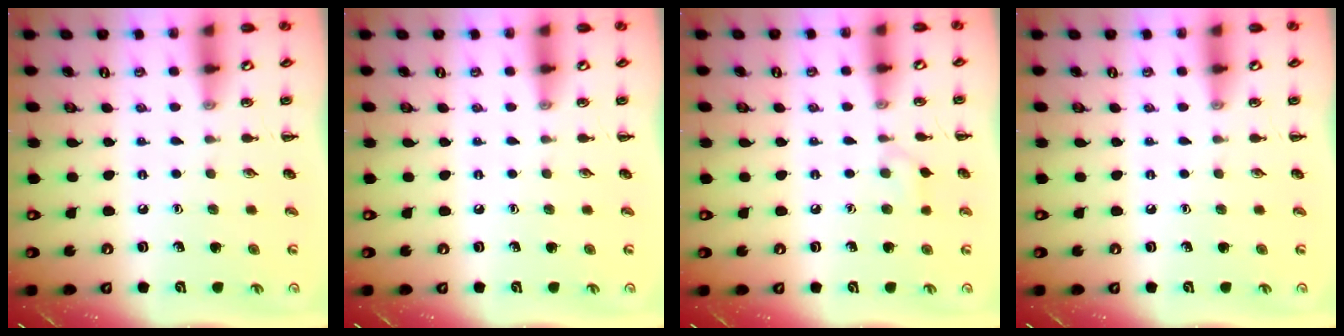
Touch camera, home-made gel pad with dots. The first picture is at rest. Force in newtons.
{"total": 0.0}
{"total": 5.2, "press": 4.8, "slide": 2.0}
{"total": 0.0}